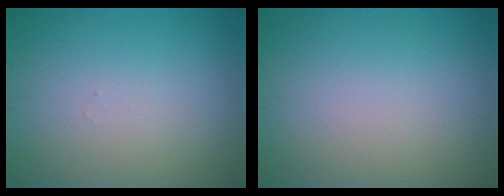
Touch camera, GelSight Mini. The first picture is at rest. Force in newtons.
{"total": 0.0}